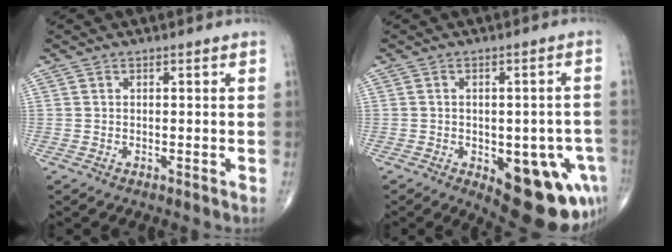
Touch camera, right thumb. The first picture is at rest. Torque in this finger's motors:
{"motor_torque": [2.40, 1.58, 1.07, -1.25, 0.30]}